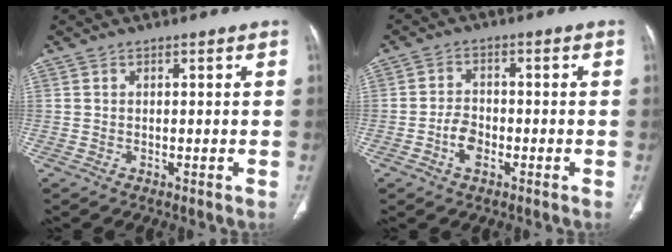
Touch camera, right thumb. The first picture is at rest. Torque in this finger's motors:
{"motor_torque": [0.96, 0.61, 0.72, -0.51, 0.02]}